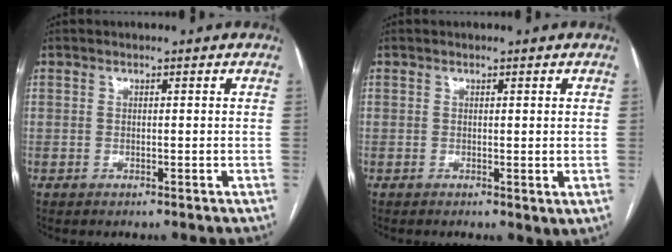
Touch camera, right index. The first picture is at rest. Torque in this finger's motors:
{"motor_torque": [0.36, -0.38, 0.26, 0.04]}